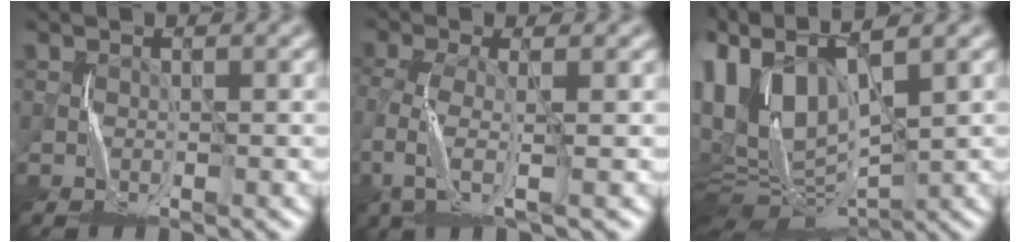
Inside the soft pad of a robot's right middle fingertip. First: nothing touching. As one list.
[{"total": 3.4, "force": [-1.9, 0.9, 2.7], "torque": [-0.080, -0.010, -0.043]}, {"total": 10.1, "force": [2.3, 5.6, 8.1], "torque": [-0.176, 0.011, 0.040]}]